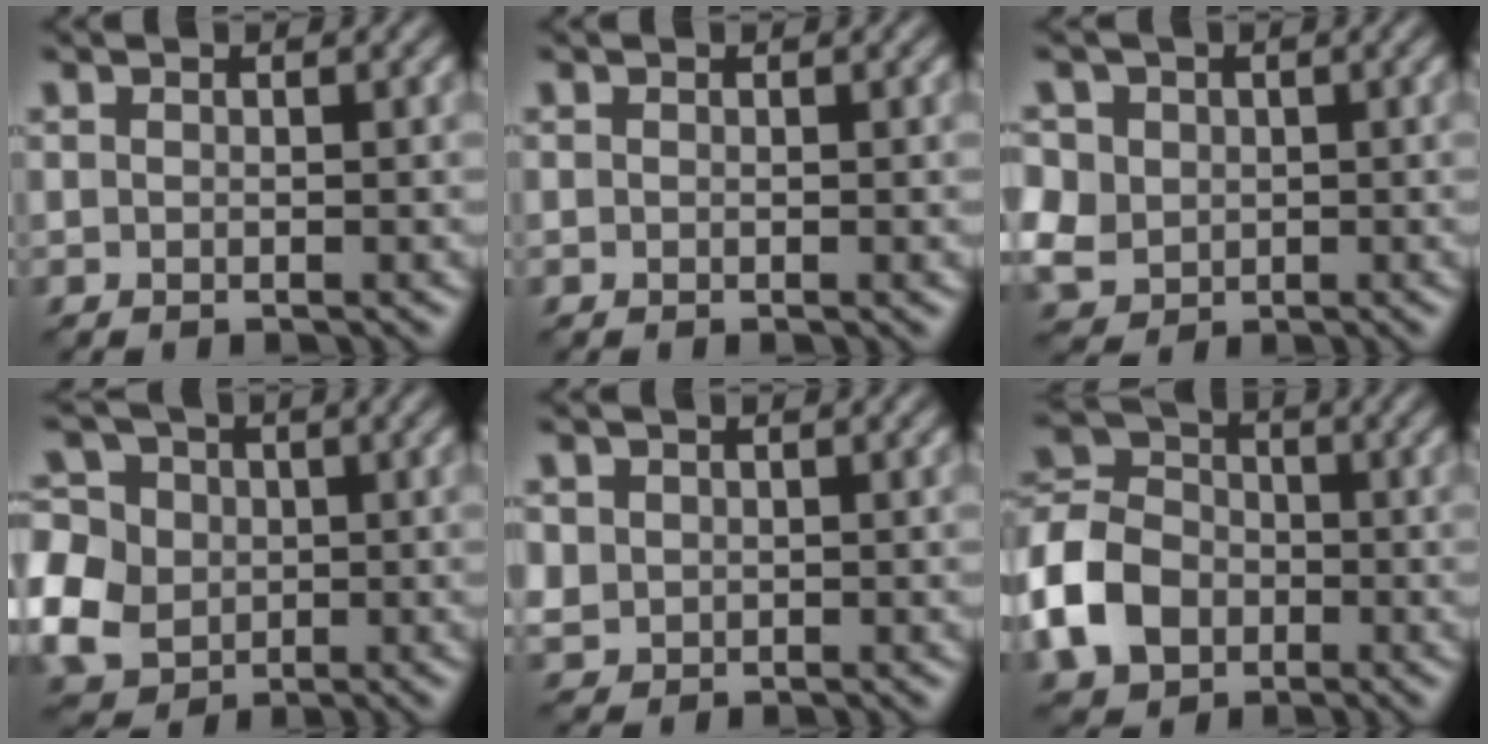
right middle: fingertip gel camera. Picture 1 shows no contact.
{"total": 0.0}
{"total": 7.1, "force": [1.8, 6.1, 3.1], "torque": [-0.079, 0.026, 0.014]}
{"total": 9.5, "force": [-0.8, 8.2, 4.8], "torque": [-0.119, 0.012, -0.052]}
{"total": 1.7, "force": [0.3, 1.6, 0.4], "torque": [-0.006, -0.005, 0.010]}
{"total": 8.2, "force": [-2.8, 6.4, 4.4], "torque": [-0.098, 0.005, -0.075]}